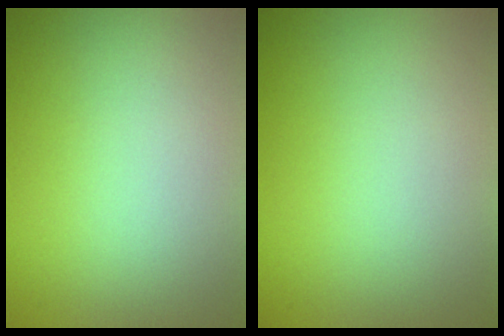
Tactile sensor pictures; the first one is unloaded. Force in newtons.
{"total": 0.0}